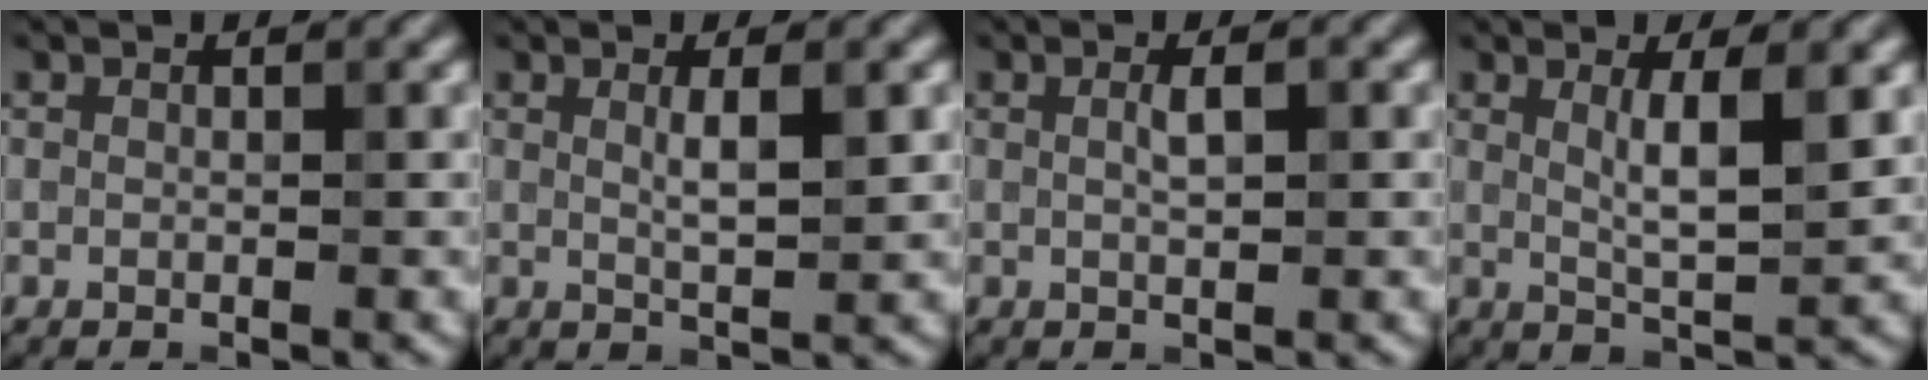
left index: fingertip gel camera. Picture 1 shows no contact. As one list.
[{"total": 2.5, "force": [0.7, 0.5, 2.4], "torque": [-0.037, -0.001, 0.012]}, {"total": 1.5, "force": [0.3, 0.3, 1.4], "torque": [-0.025, 0.003, 0.004]}, {"total": 4.1, "force": [1.1, 0.8, 3.8], "torque": [-0.063, -0.006, 0.020]}]